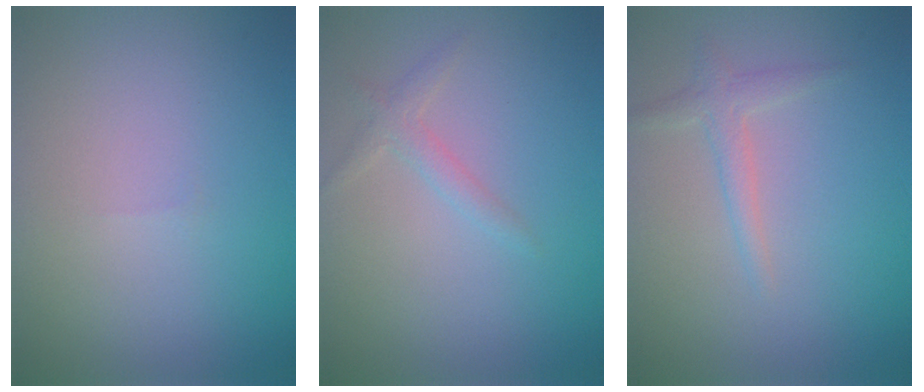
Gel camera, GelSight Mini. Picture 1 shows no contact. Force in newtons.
{"total": 1.4, "press": 1.4, "slide": 0.1}
{"total": 1.6, "press": 1.6, "slide": 0.1}